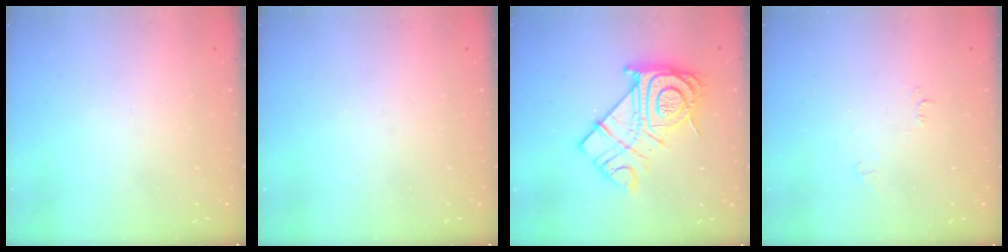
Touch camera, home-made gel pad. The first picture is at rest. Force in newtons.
{"total": 0.0}
{"total": 18.9, "press": 18.9, "slide": 1.5}
{"total": 3.8, "press": 3.8, "slide": 0.5}